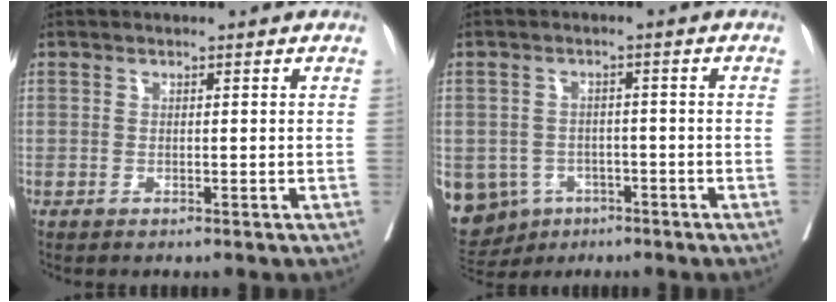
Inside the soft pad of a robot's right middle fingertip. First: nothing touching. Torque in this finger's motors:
{"motor_torque": [0.33, -0.38, 1.05, 0.21]}